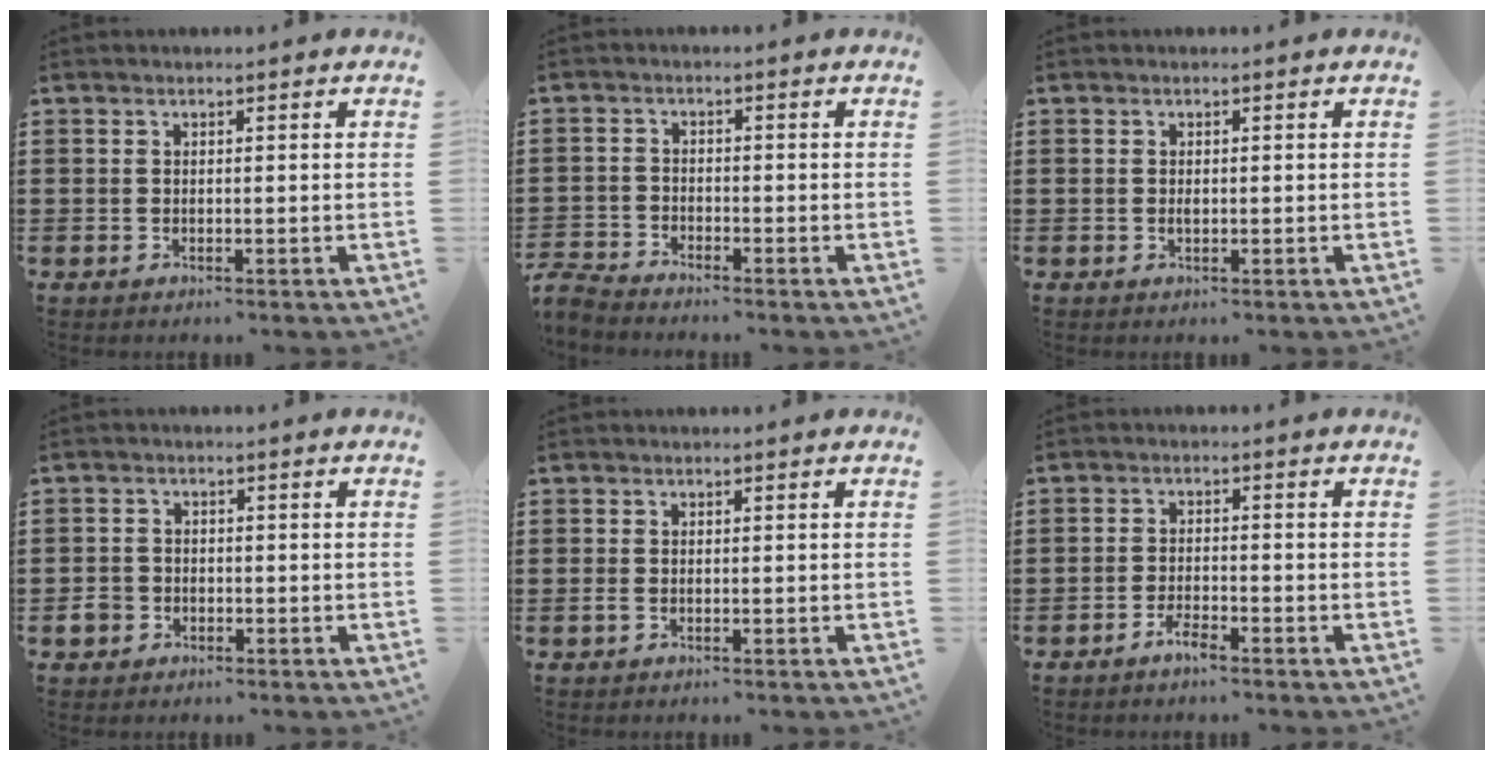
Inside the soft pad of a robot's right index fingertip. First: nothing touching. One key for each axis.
{"total": 2.5, "fx": -2.4, "fy": 0.2, "fz": 0.0, "tx": -0.013, "ty": -0.002, "tz": -0.055}
{"total": 0.9, "fx": 0.0, "fy": 0.4, "fz": 0.8, "tx": -0.017, "ty": -0.001, "tz": -0.001}
{"total": 2.6, "fx": -1.3, "fy": 2.2, "fz": 0.8, "tx": -0.026, "ty": 0.000, "tz": -0.029}
{"total": 0.7, "fx": -0.4, "fy": 0.3, "fz": 0.5, "tx": -0.018, "ty": -0.007, "tz": -0.010}
{"total": 2.6, "fx": -2.1, "fy": 0.5, "fz": 1.5, "tx": -0.033, "ty": 0.001, "tz": -0.041}